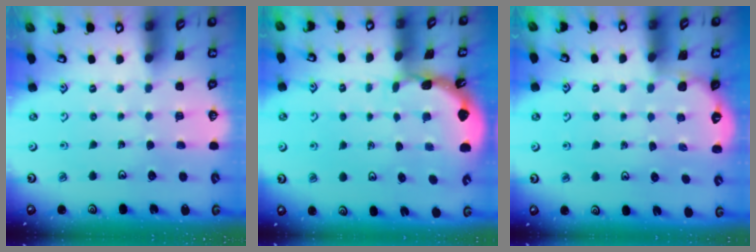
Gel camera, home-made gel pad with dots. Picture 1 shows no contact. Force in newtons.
{"total": 1.8, "press": 1.8, "slide": 0.2}
{"total": 2.4, "press": 2.3, "slide": 0.7}